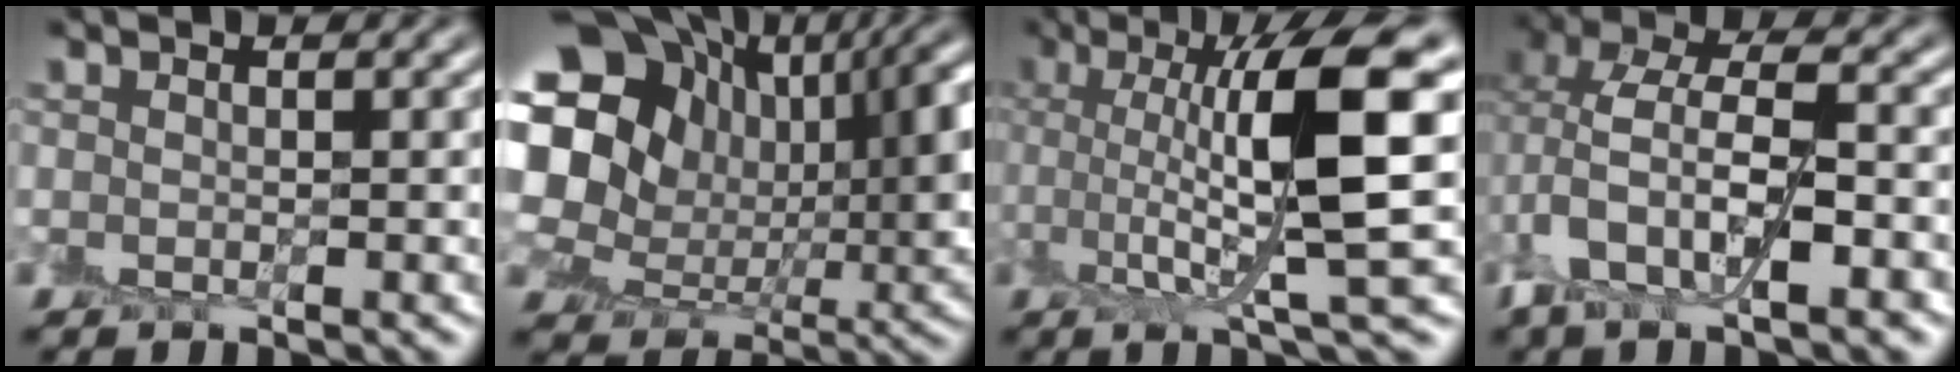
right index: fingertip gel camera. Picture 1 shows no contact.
{"total": 17.7, "force": [3.9, 13.4, 10.9], "torque": [-0.210, 0.011, 0.087]}
{"total": 9.3, "force": [2.3, 1.9, 8.7], "torque": [-0.132, 0.006, 0.045]}
{"total": 6.9, "force": [-0.9, 3.5, 5.8], "torque": [-0.117, 0.012, -0.022]}